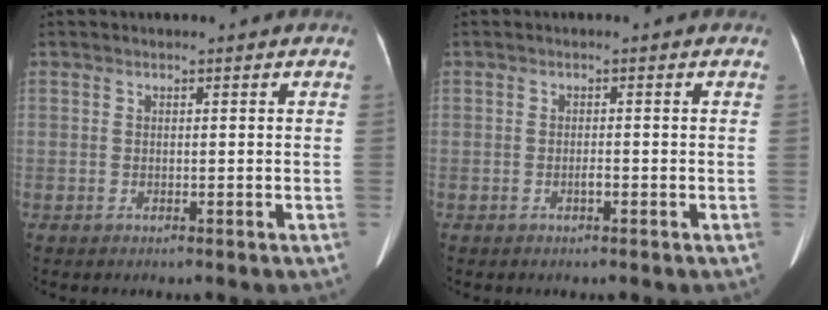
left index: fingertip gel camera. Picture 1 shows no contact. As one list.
[{"total": 0.8, "force": [-0.5, 0.1, 0.6], "torque": [-0.013, 0.001, -0.007]}]